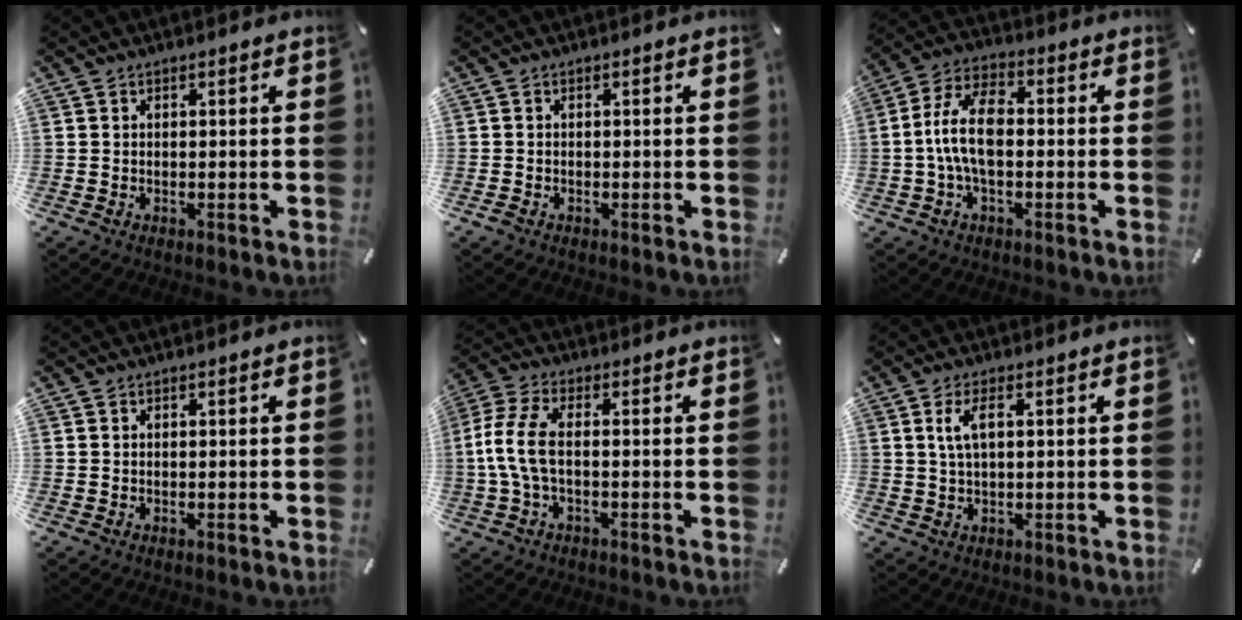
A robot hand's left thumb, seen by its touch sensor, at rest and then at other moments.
{"total": 0.5, "force": [-0.4, 0.2, 0.2], "torque": [-0.003, -0.001, -0.008]}
{"total": 10.9, "force": [-1.2, 5.8, 9.1], "torque": [-0.186, 0.009, -0.020]}
{"total": 0.0}
{"total": 8.5, "force": [-1.1, 3.7, 7.6], "torque": [-0.167, -0.007, -0.021]}
{"total": 4.7, "force": [1.3, 1.8, 4.2], "torque": [-0.094, 0.004, 0.019]}